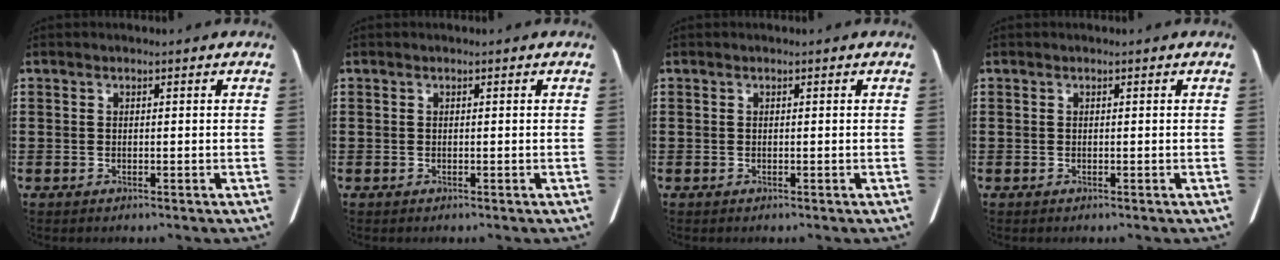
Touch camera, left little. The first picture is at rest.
{"total": 0.0}
{"total": 0.0}
{"total": 0.0}